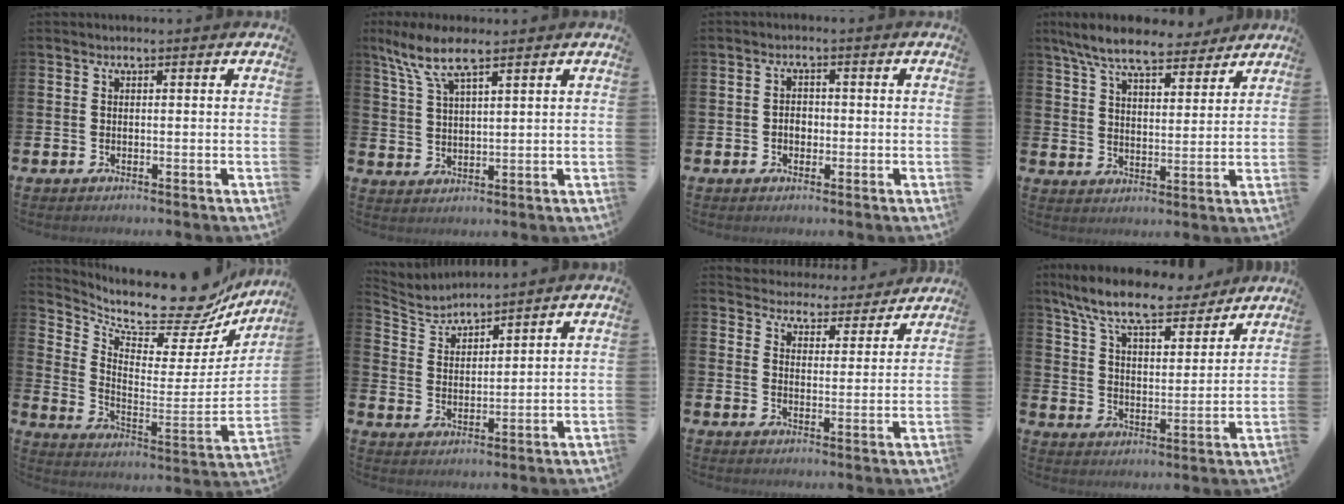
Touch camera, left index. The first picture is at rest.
{"total": 7.2, "force": [5.4, 1.9, 4.4], "torque": [-0.099, -0.007, 0.096]}
{"total": 2.0, "force": [-0.3, 1.6, 1.2], "torque": [-0.014, 0.003, -0.010]}
{"total": 8.8, "force": [7.9, 2.1, 3.1], "torque": [-0.087, -0.032, 0.145]}
{"total": 10.8, "force": [9.0, 4.2, 4.2], "torque": [-0.080, -0.083, 0.143]}
{"total": 4.1, "force": [4.0, 0.5, 0.0], "torque": [-0.021, -0.025, 0.072]}
{"total": 4.6, "force": [4.5, 1.0, -0.3], "torque": [-0.007, -0.044, 0.075]}
{"total": 10.1, "force": [8.9, 2.2, 4.2], "torque": [-0.114, -0.043, 0.158]}